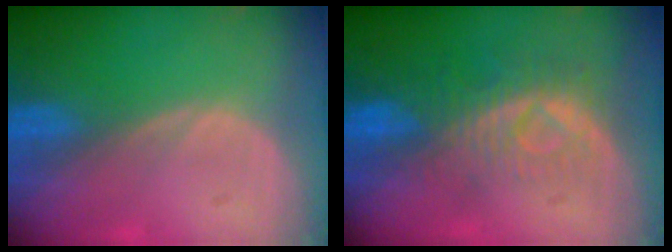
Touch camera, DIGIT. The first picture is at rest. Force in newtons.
{"total": 8.3, "press": 7.5, "slide": 3.7}